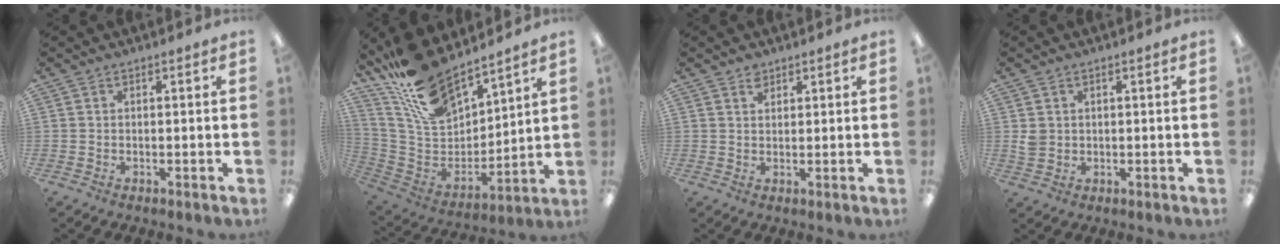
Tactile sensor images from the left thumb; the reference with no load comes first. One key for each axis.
{"total": 18.6, "fx": 15.6, "fy": 7.0, "fz": 7.4, "tx": -0.169, "ty": -0.102, "tz": 0.287}
{"total": 2.2, "fx": 1.8, "fy": 1.2, "fz": 0.5, "tx": -0.003, "ty": -0.007, "tz": 0.034}
{"total": 2.6, "fx": 0.7, "fy": 2.3, "fz": 0.9, "tx": -0.010, "ty": 0.000, "tz": 0.013}